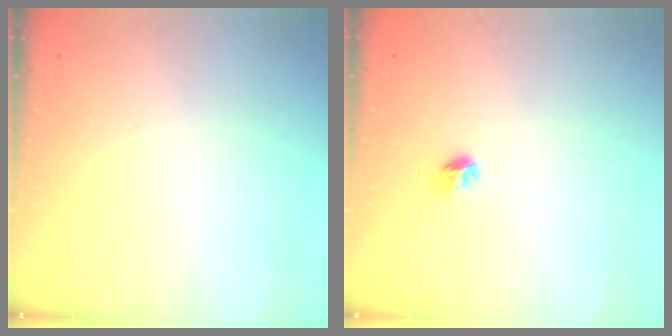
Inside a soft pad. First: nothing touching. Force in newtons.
{"total": 4.5, "press": 4.3, "slide": 1.4}